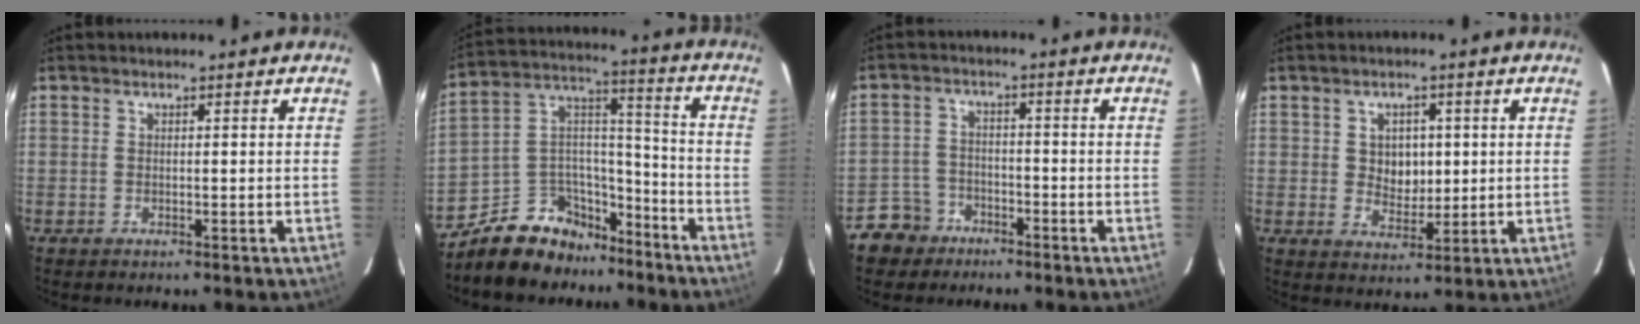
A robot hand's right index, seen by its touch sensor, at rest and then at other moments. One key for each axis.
{"total": 14.6, "fx": -11.0, "fy": 8.6, "fz": 4.3, "tx": -0.093, "ty": 0.073, "tz": -0.172}
{"total": 6.2, "fx": -4.2, "fy": 4.6, "fz": 0.3, "tx": -0.025, "ty": 0.022, "tz": -0.076}
{"total": 5.4, "fx": 0.8, "fy": 4.4, "fz": 3.1, "tx": -0.048, "ty": 0.006, "tz": 0.020}